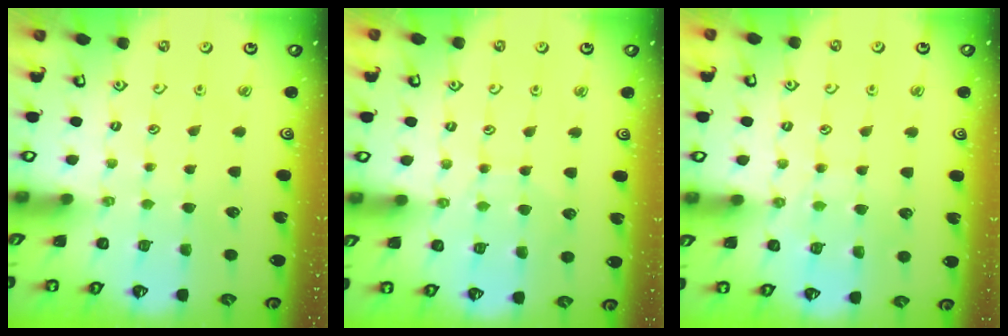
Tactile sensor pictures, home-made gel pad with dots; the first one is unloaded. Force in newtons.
{"total": 6.0, "press": 6.0, "slide": 0.6}
{"total": 6.2, "press": 6.2, "slide": 1.0}